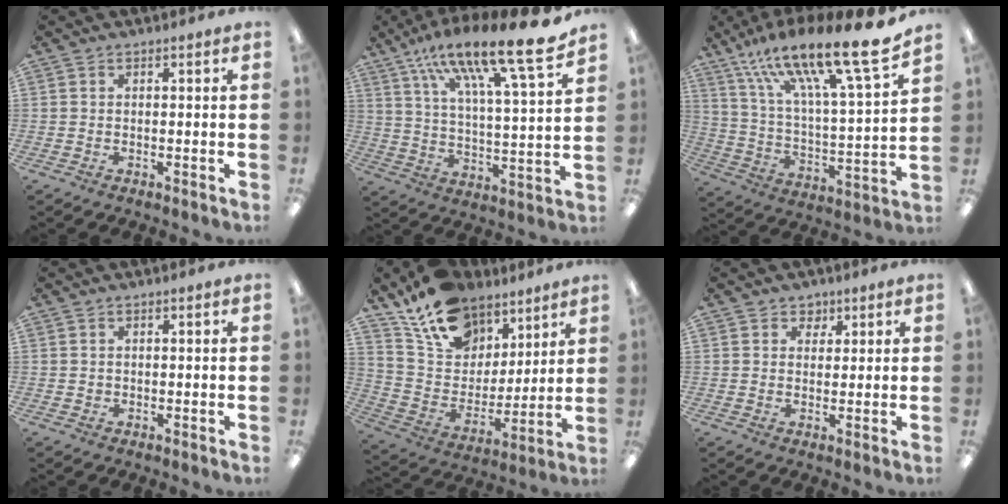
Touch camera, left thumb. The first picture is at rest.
{"total": 19.1, "force": [14.2, 3.5, 12.3], "torque": [-0.204, -0.091, 0.229]}
{"total": 21.6, "force": [16.0, 3.9, 13.9], "torque": [-0.230, -0.108, 0.259]}
{"total": 0.7, "force": [0.2, 0.7, 0.0], "torque": [0.001, 0.004, 0.004]}
{"total": 17.2, "force": [12.1, 10.6, 5.8], "torque": [-0.115, -0.078, 0.231]}
{"total": 3.4, "force": [1.9, 2.7, 0.3], "torque": [0.009, -0.007, 0.031]}